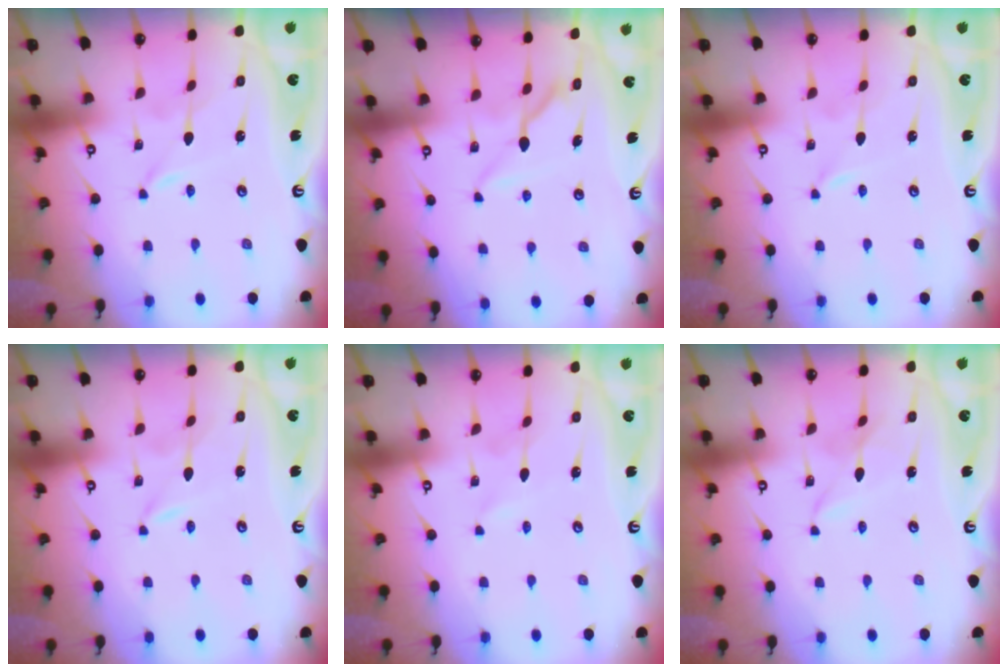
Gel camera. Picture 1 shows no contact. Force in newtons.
{"total": 7.9, "press": 7.9, "slide": 0.4}
{"total": 0.0}
{"total": 0.0}
{"total": 1.0, "press": 1.0, "slide": 0.1}
{"total": 2.2, "press": 2.2, "slide": 0.3}